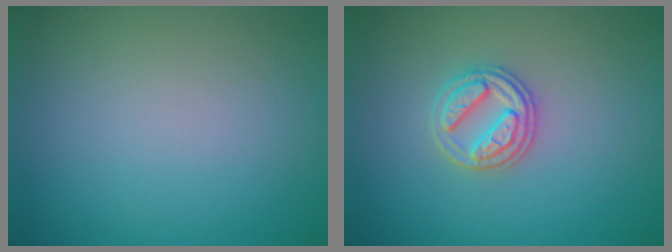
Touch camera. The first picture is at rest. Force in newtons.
{"total": 2.8, "press": 2.7, "slide": 0.8}